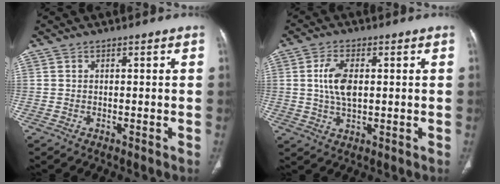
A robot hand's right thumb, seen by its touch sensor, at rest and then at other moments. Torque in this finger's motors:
{"motor_torque": [1.23, 1.18, 0.94, -0.42, 0.07]}